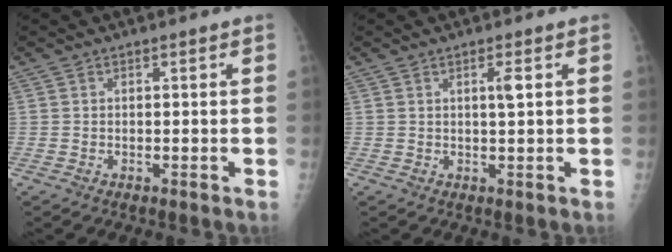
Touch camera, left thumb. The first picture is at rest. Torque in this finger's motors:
{"motor_torque": [0.14, 0.82, 0.16, 0.09, 0.00]}